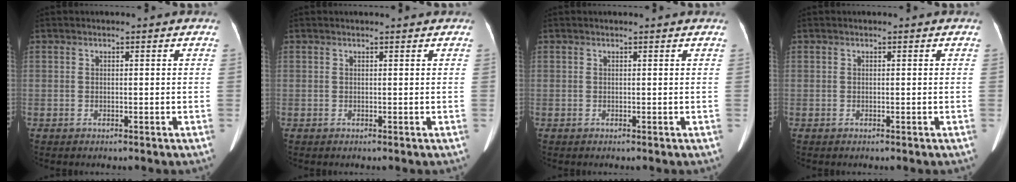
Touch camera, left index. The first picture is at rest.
{"total": 1.3, "force": [1.2, 0.2, 0.3], "torque": [-0.013, 0.011, 0.013]}
{"total": 1.1, "force": [1.0, 0.0, 0.3], "torque": [-0.015, 0.004, 0.010]}
{"total": 0.0}